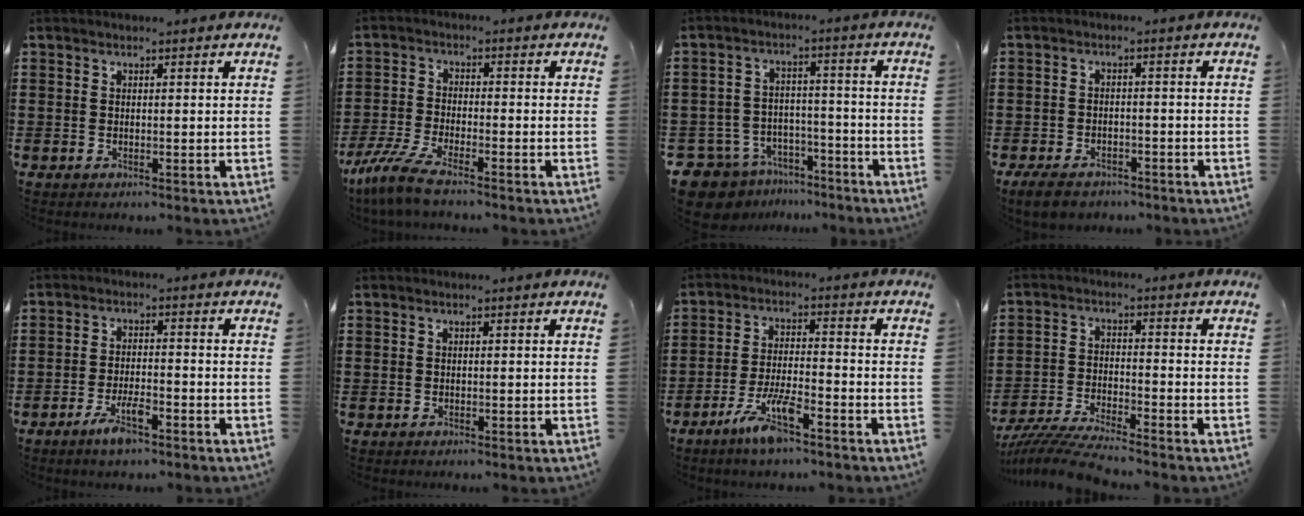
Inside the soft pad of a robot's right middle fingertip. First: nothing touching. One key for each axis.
{"total": 5.9, "fx": -4.9, "fy": 0.7, "fz": 3.3, "tx": -0.089, "ty": -0.015, "tz": -0.099}
{"total": 8.4, "fx": -7.9, "fy": 2.8, "fz": 1.1, "tx": -0.045, "ty": 0.015, "tz": -0.157}
{"total": 3.6, "fx": -3.2, "fy": 1.1, "fz": 1.1, "tx": -0.026, "ty": 0.005, "tz": -0.067}
{"total": 5.2, "fx": -3.1, "fy": 1.3, "fz": 4.0, "tx": -0.082, "ty": 0.000, "tz": -0.060}
{"total": 0.0}
{"total": 7.3, "fx": -4.7, "fy": 1.6, "fz": 5.4, "tx": -0.112, "ty": -0.003, "tz": -0.086}
{"total": 6.5, "fx": -6.2, "fy": -0.2, "fz": 2.0, "tx": -0.055, "ty": -0.014, "tz": -0.126}